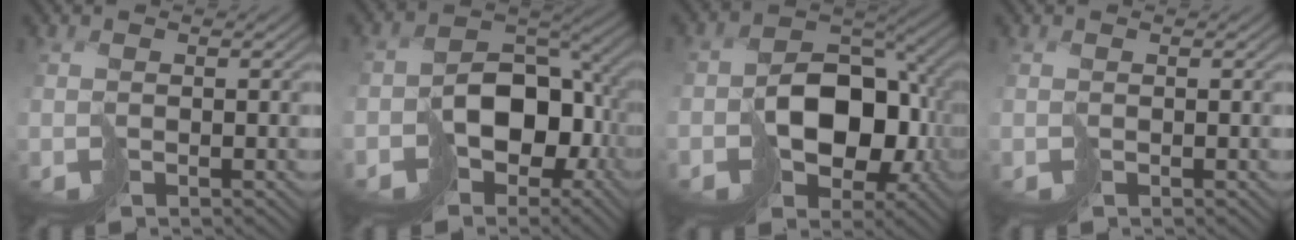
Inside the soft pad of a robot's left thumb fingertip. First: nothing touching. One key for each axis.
{"total": 10.6, "fx": -3.8, "fy": 7.6, "fz": 6.4, "tx": -0.080, "ty": -0.022, "tz": -0.066}
{"total": 11.0, "fx": -2.4, "fy": 8.0, "fz": 7.2, "tx": -0.094, "ty": -0.015, "tz": -0.037}
{"total": 0.0}